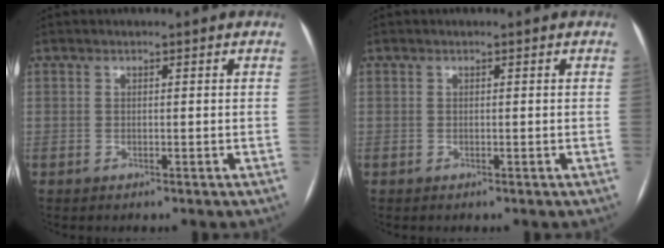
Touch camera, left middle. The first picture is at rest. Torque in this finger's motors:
{"motor_torque": [0.02, -0.12, 0.00, 0.00]}